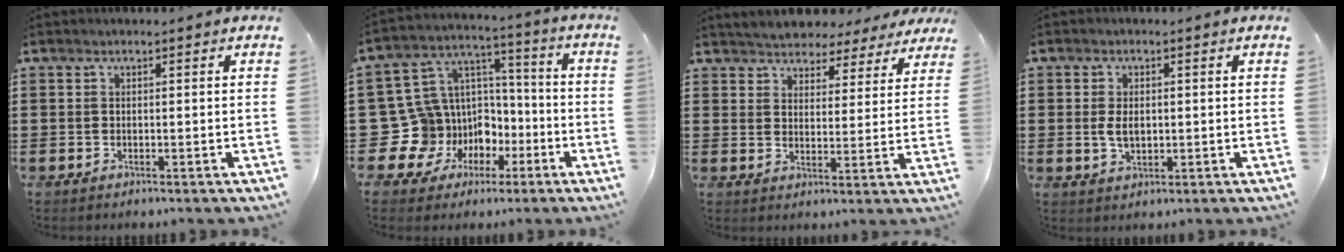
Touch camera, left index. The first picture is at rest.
{"total": 12.6, "force": [-5.3, 11.3, 2.3], "torque": [-0.113, -0.013, -0.065]}
{"total": 4.5, "force": [4.4, 0.8, -0.2], "torque": [-0.021, -0.023, 0.077]}
{"total": 3.6, "force": [0.1, 2.1, 2.9], "torque": [-0.065, 0.005, -0.001]}